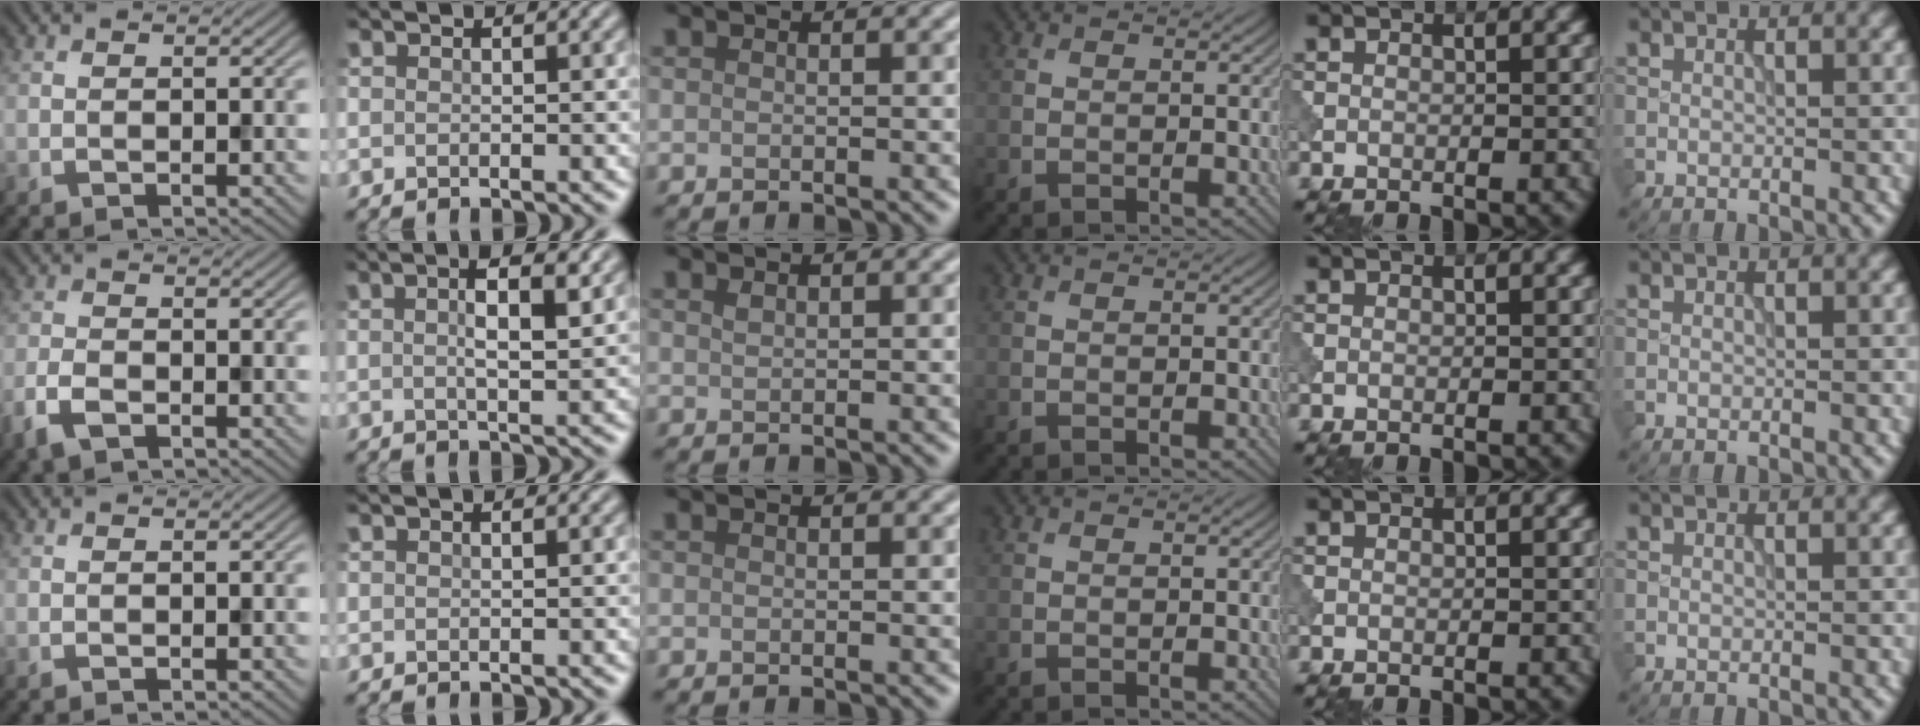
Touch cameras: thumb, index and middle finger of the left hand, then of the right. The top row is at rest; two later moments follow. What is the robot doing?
{"motion": "dispense", "object": "pipette"}